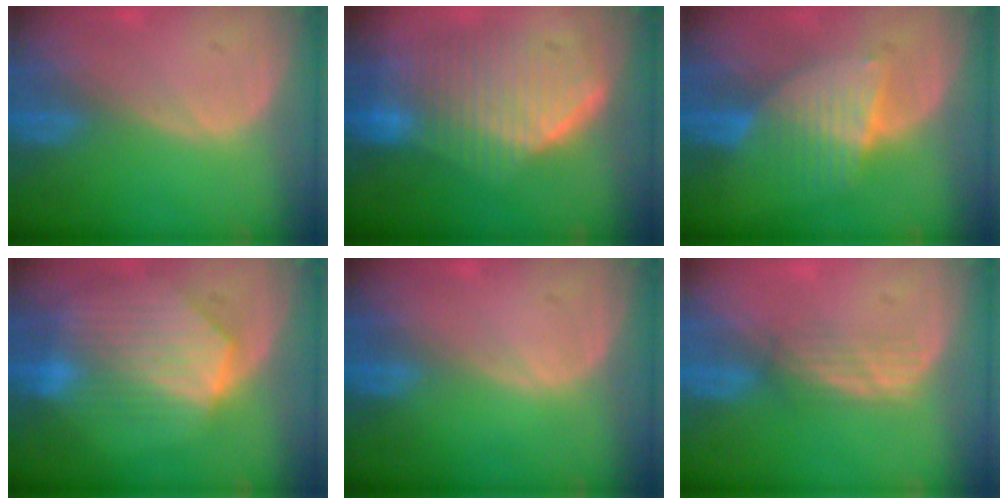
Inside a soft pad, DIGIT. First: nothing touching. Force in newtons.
{"total": 10.0, "press": 9.0, "slide": 4.3}
{"total": 6.4, "press": 6.2, "slide": 1.8}
{"total": 9.3, "press": 8.2, "slide": 4.3}
{"total": 0.0}
{"total": 2.9, "press": 2.6, "slide": 1.4}